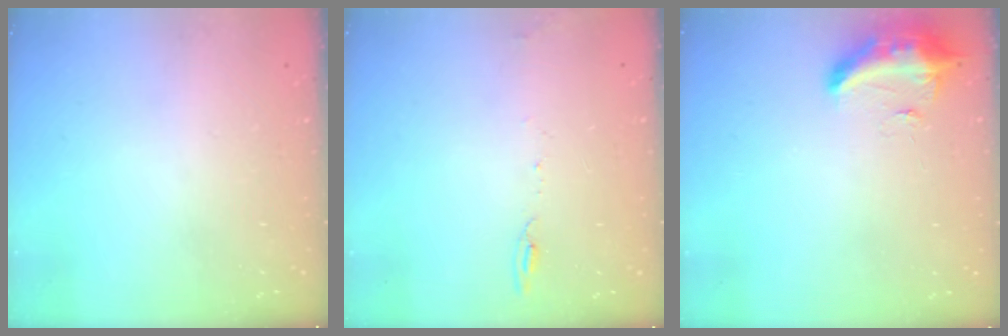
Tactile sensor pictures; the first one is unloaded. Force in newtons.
{"total": 5.6, "press": 5.5, "slide": 0.7}
{"total": 9.4, "press": 9.1, "slide": 2.2}